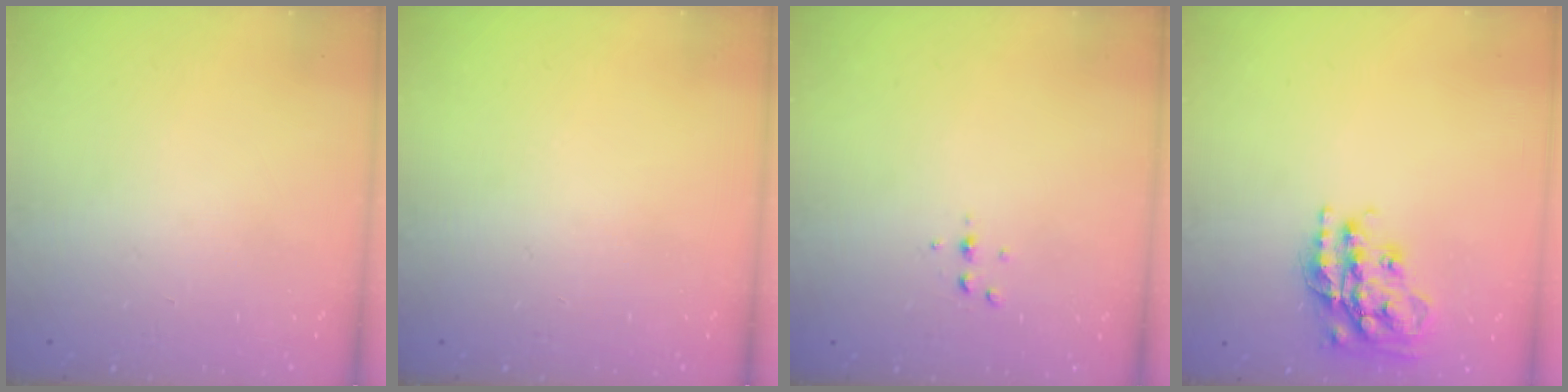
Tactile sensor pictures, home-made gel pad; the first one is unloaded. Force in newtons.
{"total": 0.0}
{"total": 2.6, "press": 2.6, "slide": 0.3}
{"total": 18.7, "press": 18.6, "slide": 1.5}